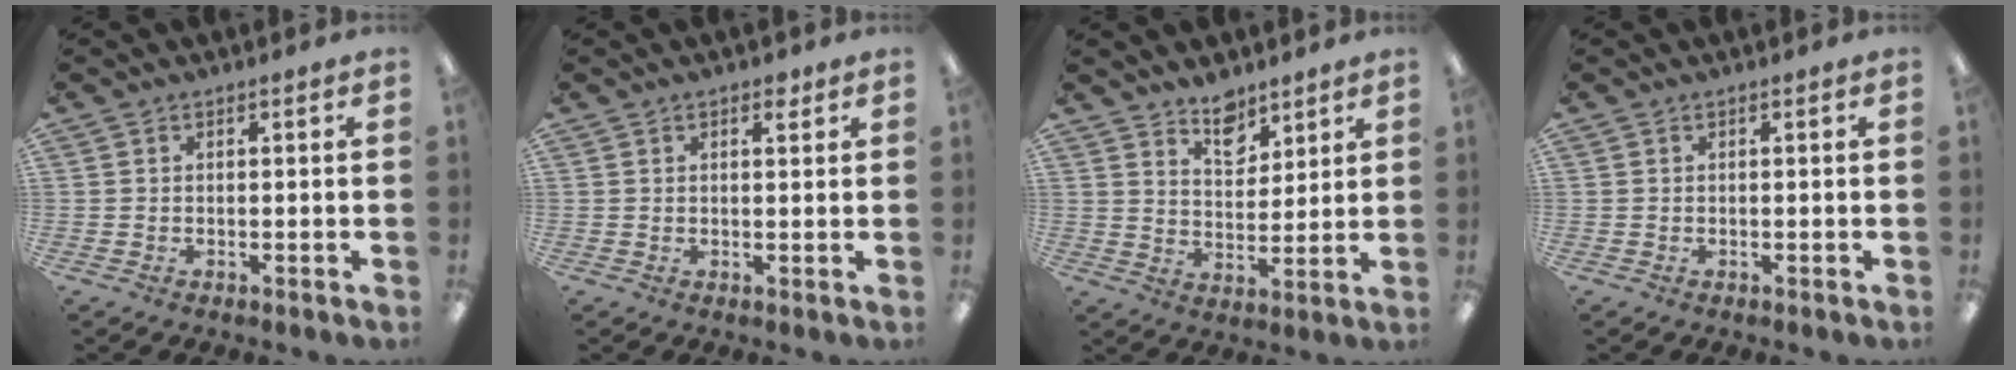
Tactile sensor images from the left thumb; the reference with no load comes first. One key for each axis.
{"total": 2.1, "fx": 1.4, "fy": 1.0, "fz": 1.2, "tx": -0.008, "ty": -0.003, "tz": 0.021}
{"total": 7.8, "fx": 6.3, "fy": 4.1, "fz": 2.2, "tx": -0.018, "ty": -0.041, "tz": 0.112}
{"total": 0.0}